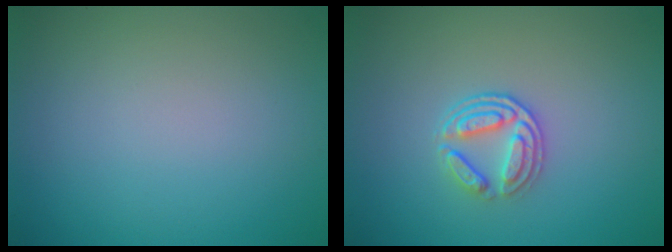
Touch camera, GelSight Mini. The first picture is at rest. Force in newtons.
{"total": 2.9, "press": 2.5, "slide": 1.6}